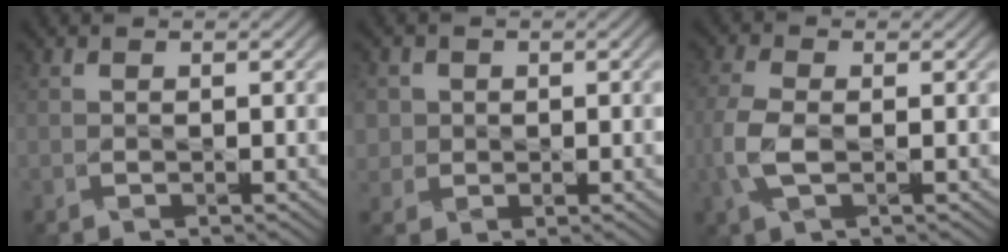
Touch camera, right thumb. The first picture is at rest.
{"total": 2.6, "force": [1.0, 2.4, 0.3], "torque": [-0.020, -0.005, 0.023]}
{"total": 4.2, "force": [-1.0, 1.8, 3.7], "torque": [-0.103, 0.000, -0.021]}